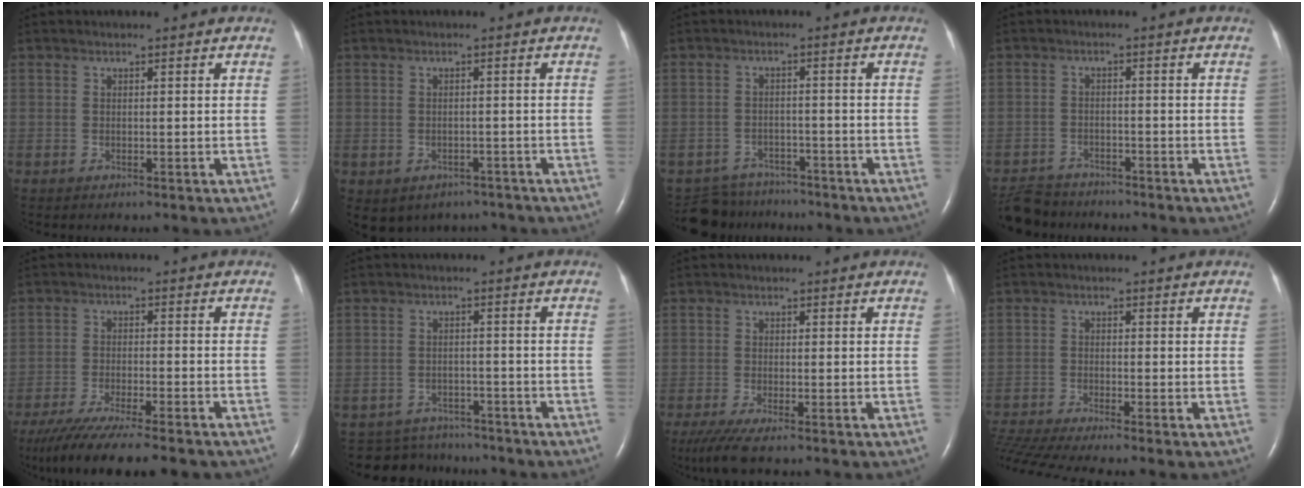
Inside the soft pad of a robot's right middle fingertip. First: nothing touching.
{"total": 7.4, "force": [-5.4, 4.8, 1.4], "torque": [-0.024, 0.011, -0.060]}
{"total": 7.0, "force": [-6.4, 2.8, -0.4], "torque": [0.006, 0.009, -0.092]}
{"total": 6.9, "force": [-6.5, 2.3, 0.8], "torque": [-0.022, -0.007, -0.108]}
{"total": 15.5, "force": [-13.0, 1.4, 8.4], "torque": [-0.141, -0.039, -0.200]}
{"total": 7.6, "force": [-7.1, 2.8, -0.1], "torque": [-0.002, 0.010, -0.097]}
{"total": 4.2, "force": [-3.0, 0.2, 3.0], "torque": [-0.060, -0.015, -0.057]}
{"total": 8.1, "force": [-7.0, -1.1, 3.9], "torque": [-0.081, -0.013, -0.124]}